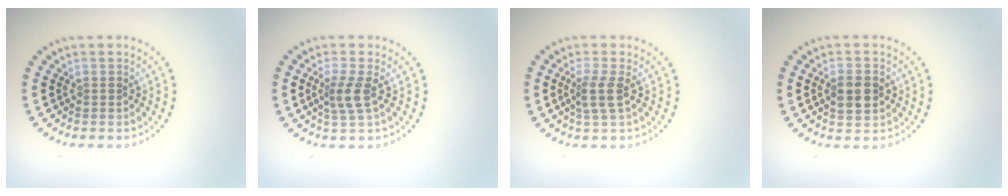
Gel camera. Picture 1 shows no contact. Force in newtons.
{"total": 2.3, "press": 1.8, "slide": 1.5}
{"total": 2.1, "press": 1.7, "slide": 1.2}
{"total": 2.8, "press": 2.8, "slide": 0.3}